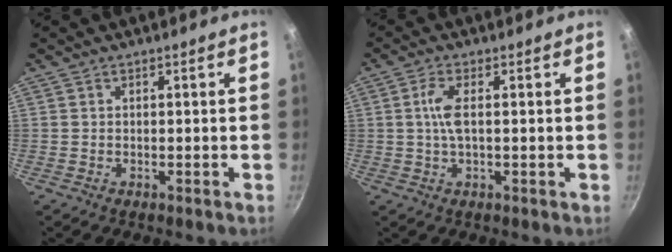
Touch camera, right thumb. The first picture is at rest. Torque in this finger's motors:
{"motor_torque": [0.51, 0.41, 0.66, 0.03, 0.07]}